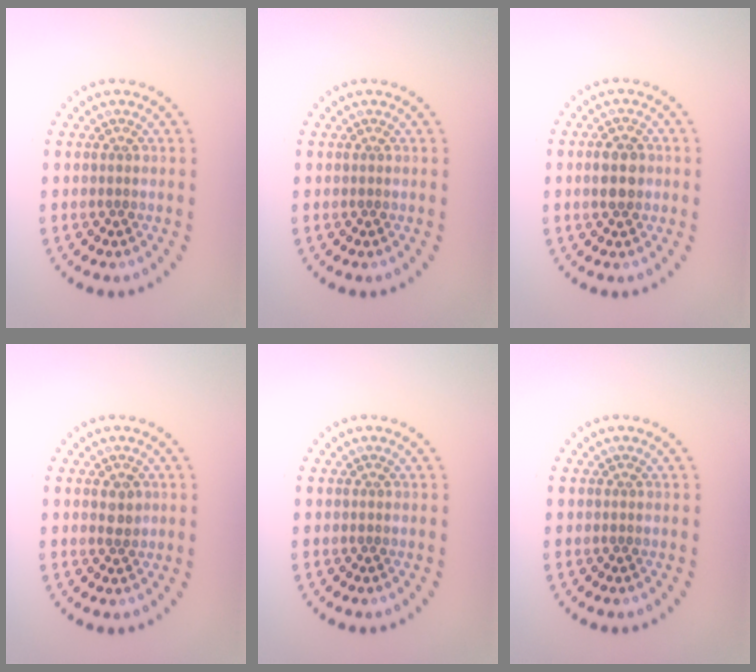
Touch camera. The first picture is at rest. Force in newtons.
{"total": 0.0}
{"total": 2.8, "press": 2.8, "slide": 0.1}
{"total": 1.5, "press": 1.5, "slide": 0.3}
{"total": 0.0}
{"total": 0.0}